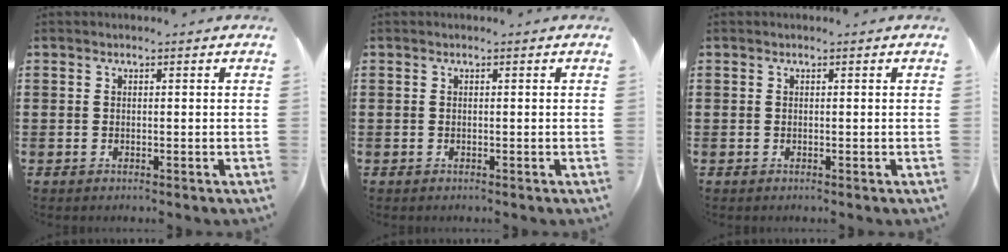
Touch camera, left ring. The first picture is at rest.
{"total": 0.0}
{"total": 0.0}